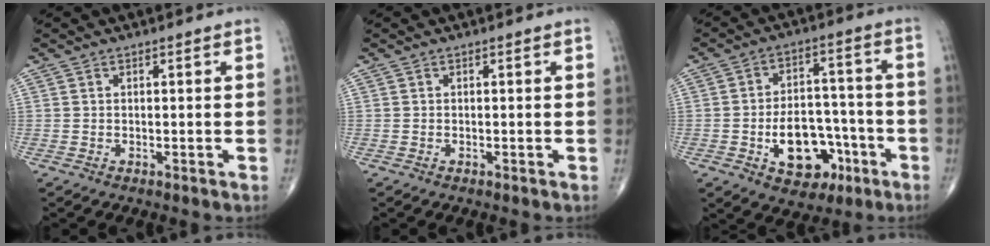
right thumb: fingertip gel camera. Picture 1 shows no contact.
{"total": 0.0}
{"total": 13.3, "force": [-5.1, 8.8, 8.7], "torque": [-0.098, 0.045, -0.068]}